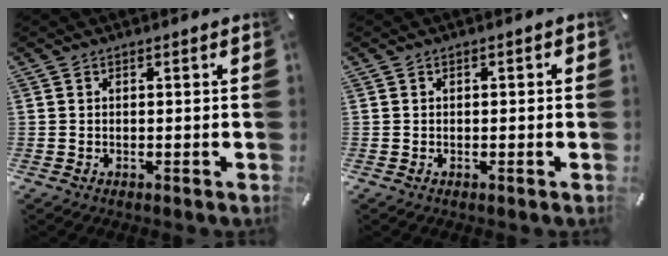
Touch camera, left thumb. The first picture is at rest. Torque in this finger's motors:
{"motor_torque": [0.04, -0.36, -0.01, 0.19, -0.08]}